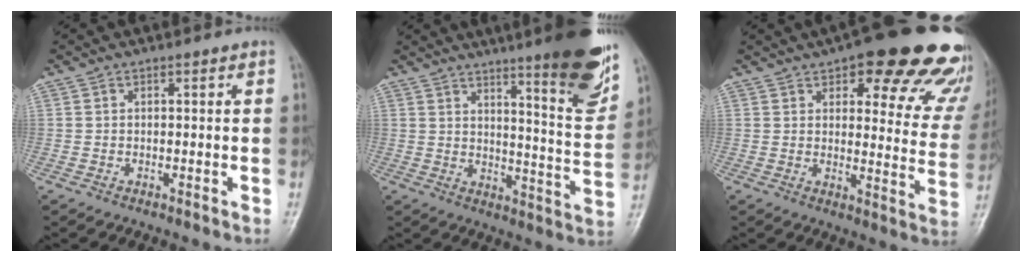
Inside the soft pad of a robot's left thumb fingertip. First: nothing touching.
{"total": 17.6, "force": [11.5, 2.6, 13.0], "torque": [-0.145, -0.075, 0.158]}
{"total": 24.5, "force": [16.8, 8.3, 15.7], "torque": [-0.145, -0.064, 0.189]}